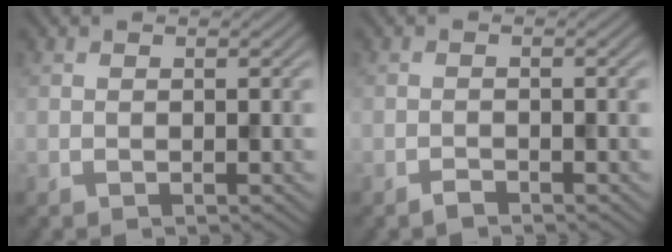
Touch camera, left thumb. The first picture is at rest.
{"total": 1.0, "force": [-0.9, 0.3, 0.4], "torque": [-0.006, 0.001, -0.018]}